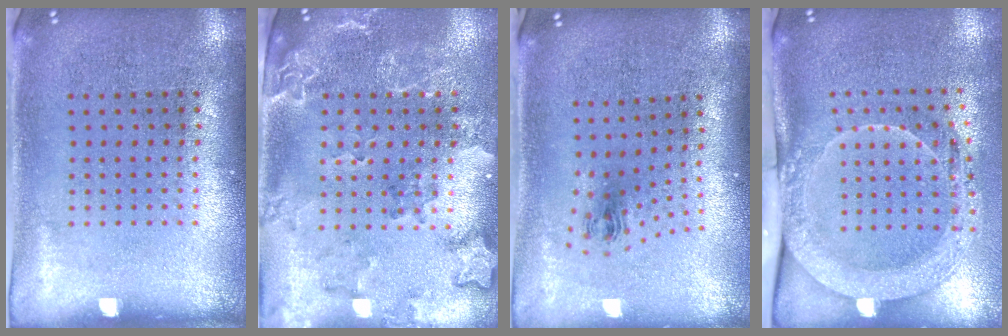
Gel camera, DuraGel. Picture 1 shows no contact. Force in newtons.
{"total": 2.0, "press": 1.9, "slide": 0.7}
{"total": 1.0, "press": 0.4, "slide": 0.9}
{"total": 2.1, "press": 2.0, "slide": 0.5}